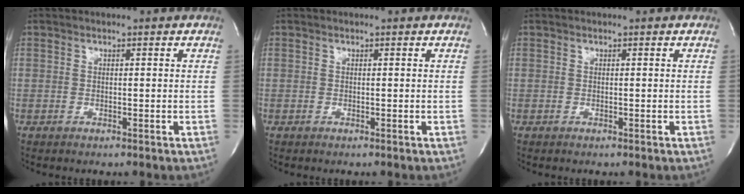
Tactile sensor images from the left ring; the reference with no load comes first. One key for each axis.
{"total": 0.0}
{"total": 0.0}